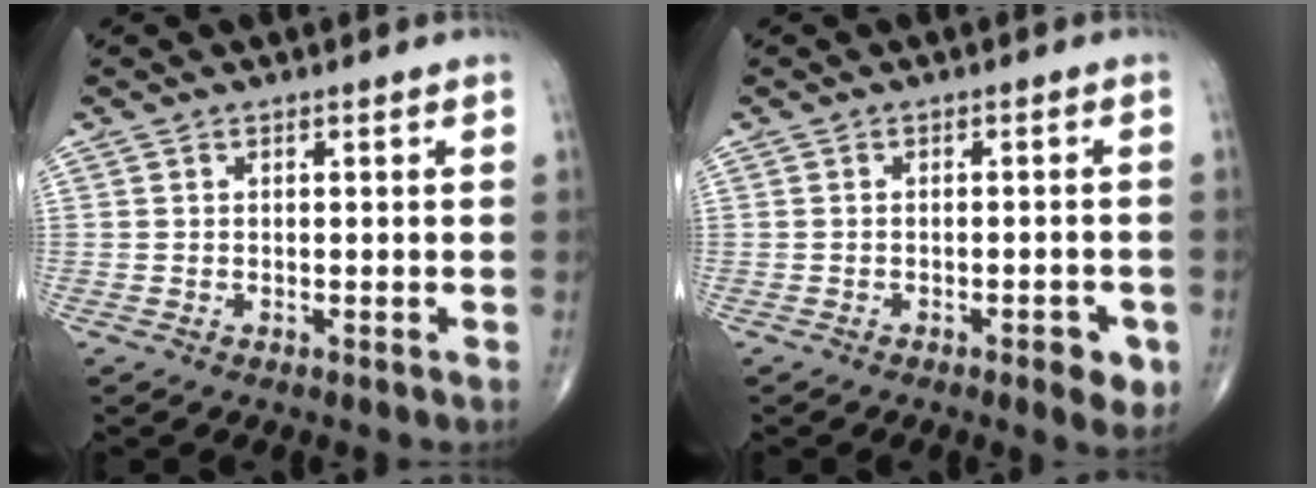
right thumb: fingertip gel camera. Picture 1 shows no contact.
{"total": 4.2, "force": [-2.0, 1.4, 3.4], "torque": [-0.031, 0.003, -0.023]}